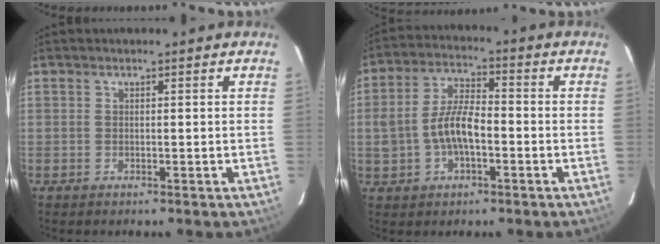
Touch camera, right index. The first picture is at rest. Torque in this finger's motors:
{"motor_torque": [0.36, -0.11, 0.59, 0.11]}